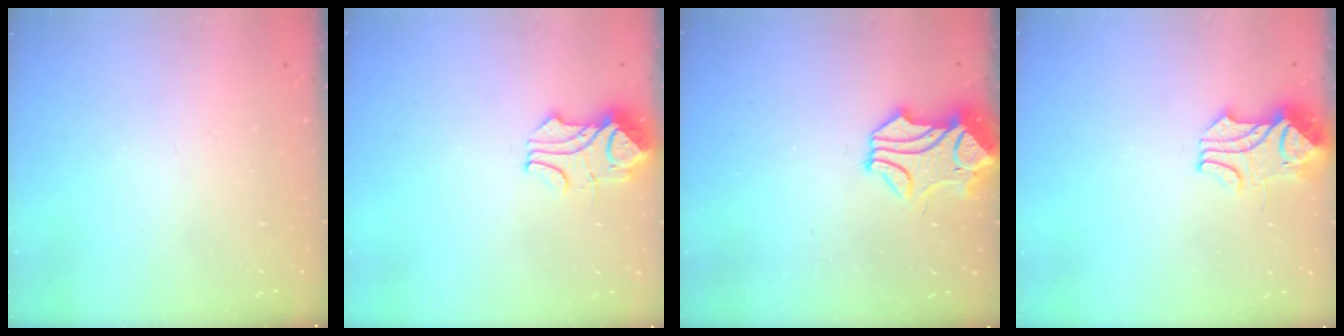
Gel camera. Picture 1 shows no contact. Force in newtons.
{"total": 3.8, "press": 3.7, "slide": 0.9}
{"total": 1.4, "press": 0.6, "slide": 1.3}
{"total": 2.1, "press": 2.0, "slide": 0.8}